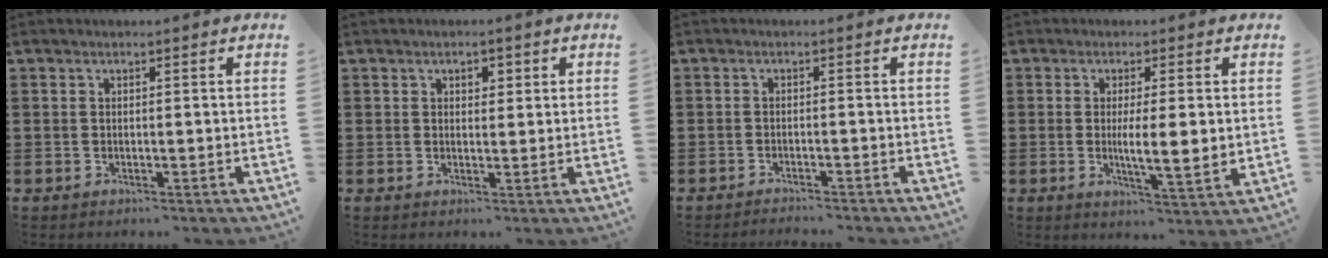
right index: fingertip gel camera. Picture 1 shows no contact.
{"total": 1.4, "force": [0.5, 1.0, 0.8], "torque": [-0.010, 0.002, 0.007]}
{"total": 1.5, "force": [-1.5, -0.2, 0.0], "torque": [0.000, 0.001, -0.030]}
{"total": 4.9, "force": [0.2, 0.8, 4.9], "torque": [-0.080, -0.003, 0.000]}